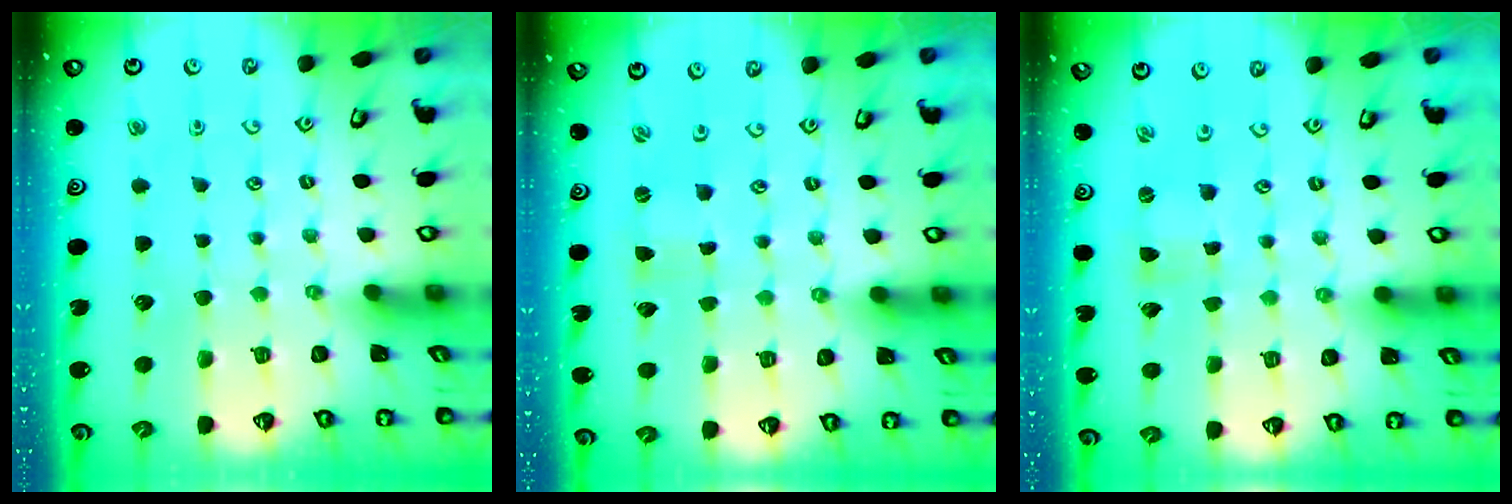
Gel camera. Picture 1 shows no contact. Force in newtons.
{"total": 0.0}
{"total": 0.0}